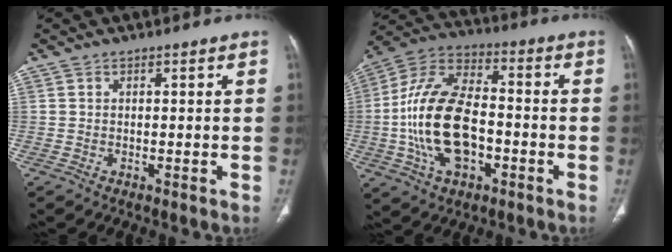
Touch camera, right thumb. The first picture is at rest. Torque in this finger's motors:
{"motor_torque": [2.87, 2.14, 1.97, -0.74, 0.66]}